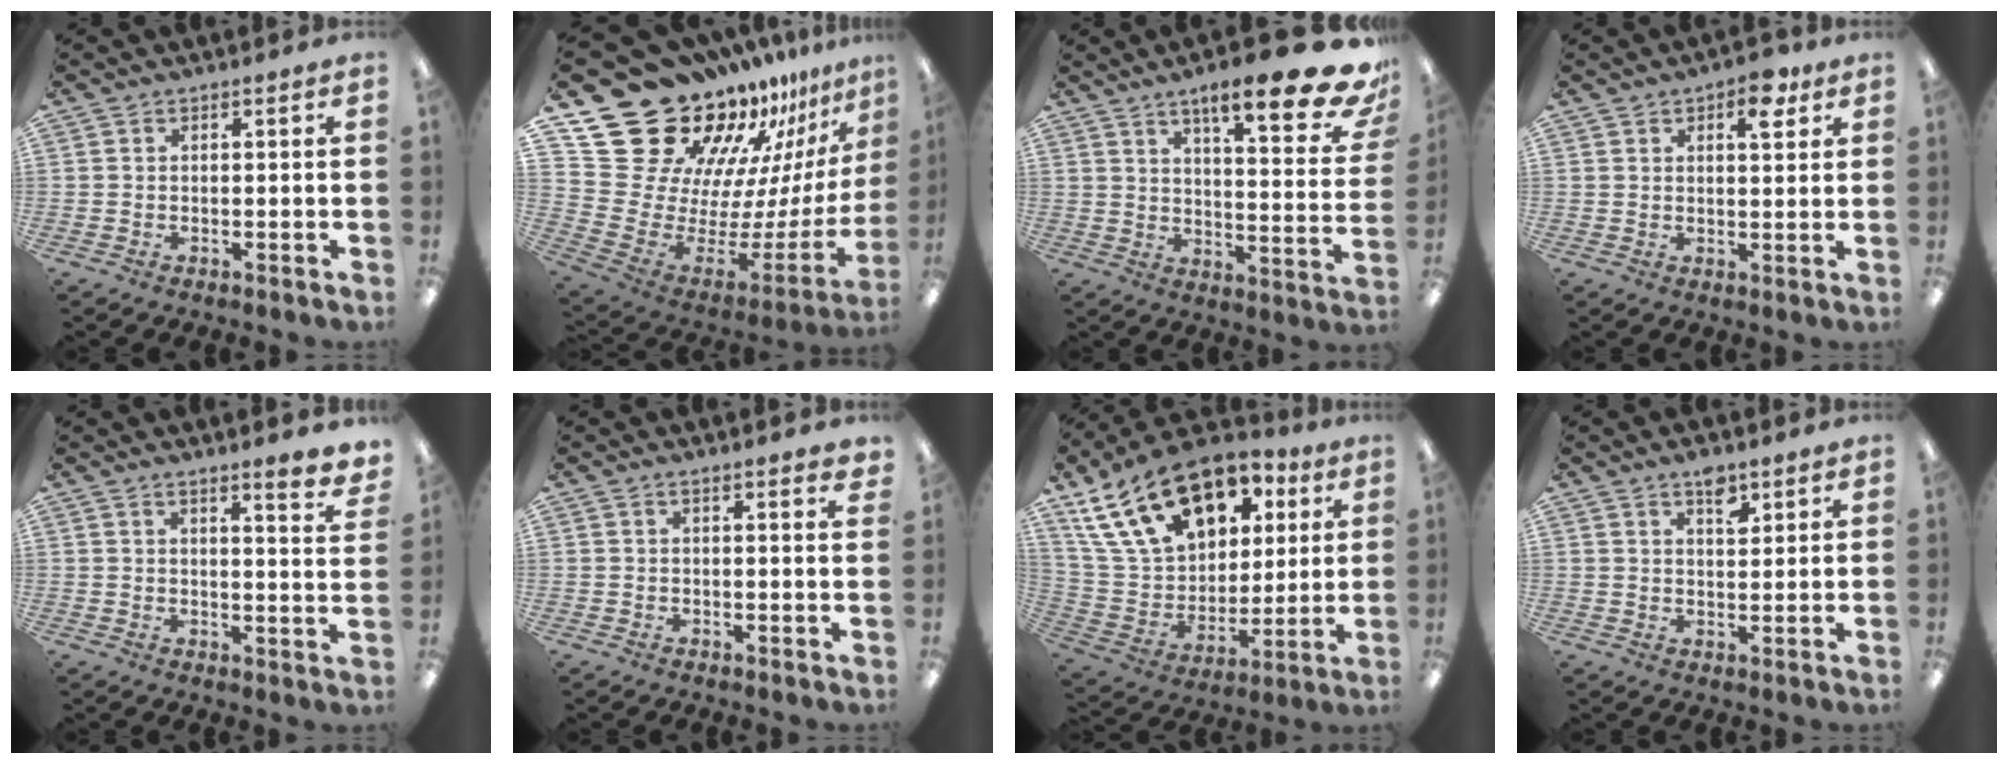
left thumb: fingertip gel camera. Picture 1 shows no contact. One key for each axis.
{"total": 24.1, "fx": 18.1, "fy": 13.4, "fz": 8.8, "tx": -0.113, "ty": -0.173, "tz": 0.370}
{"total": 18.9, "fx": 12.5, "fy": 4.4, "fz": 13.5, "tx": -0.193, "ty": -0.080, "tz": 0.194}
{"total": 7.0, "fx": 3.8, "fy": 3.7, "fz": 4.7, "tx": -0.044, "ty": -0.013, "tz": 0.058}
{"total": 5.9, "fx": 4.8, "fy": 0.6, "fz": 3.4, "tx": -0.038, "ty": -0.036, "tz": 0.075}
{"total": 1.5, "fx": 1.3, "fy": -0.1, "fz": 0.7, "tx": -0.007, "ty": -0.004, "tz": 0.021}
{"total": 24.2, "fx": 13.5, "fy": 14.8, "fz": 13.5, "tx": -0.245, "ty": -0.058, "tz": 0.250}
{"total": 4.9, "fx": 3.3, "fy": 2.5, "fz": 2.7, "tx": -0.020, "ty": -0.020, "tz": 0.051}